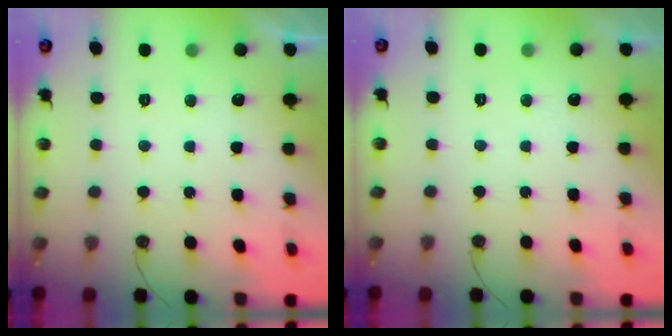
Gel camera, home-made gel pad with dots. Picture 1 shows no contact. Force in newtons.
{"total": 0.0}